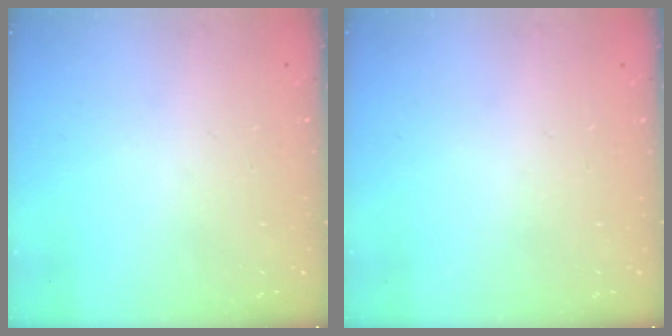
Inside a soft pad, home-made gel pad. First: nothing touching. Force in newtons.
{"total": 0.0}